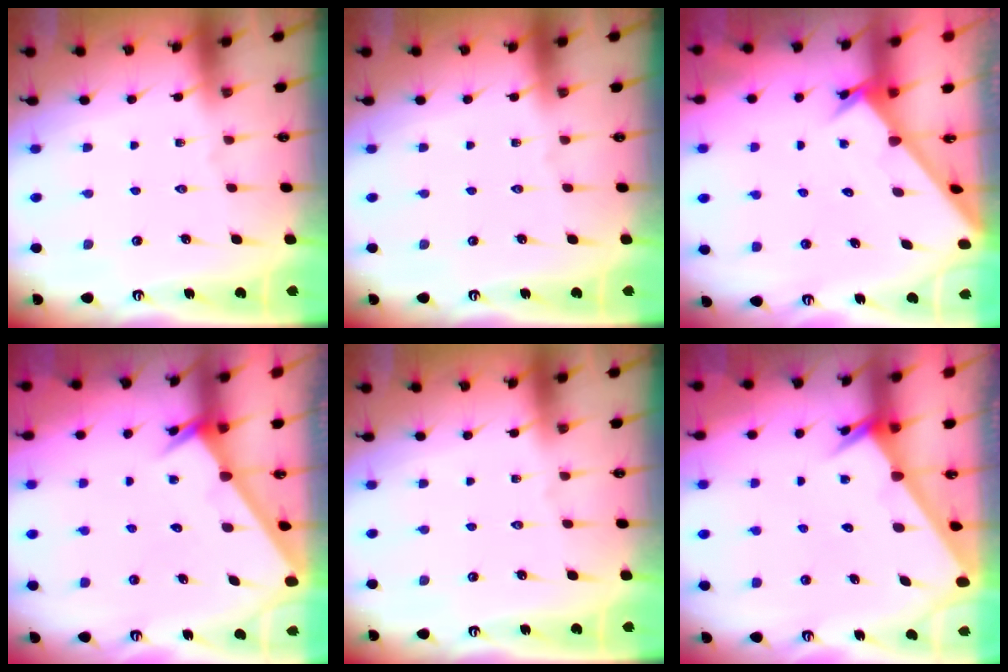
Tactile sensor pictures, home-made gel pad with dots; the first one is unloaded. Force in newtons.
{"total": 0.0}
{"total": 2.5, "press": 2.5, "slide": 0.2}
{"total": 2.6, "press": 2.6, "slide": 0.0}
{"total": 0.0}
{"total": 2.4, "press": 2.4, "slide": 0.1}